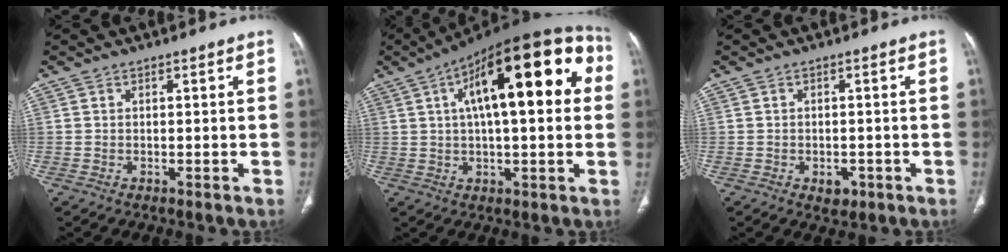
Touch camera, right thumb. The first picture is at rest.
{"total": 24.6, "force": [5.9, 9.3, 22.0], "torque": [-0.305, 0.039, 0.077]}
{"total": 2.6, "force": [-1.2, 1.8, 1.5], "torque": [-0.008, 0.003, -0.009]}